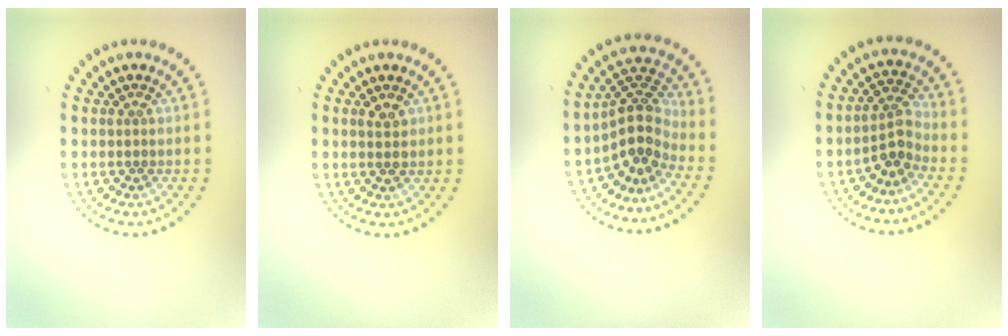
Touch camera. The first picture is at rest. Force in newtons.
{"total": 1.5, "press": 1.4, "slide": 0.3}
{"total": 3.7, "press": 2.7, "slide": 2.6}
{"total": 2.6, "press": 2.0, "slide": 1.6}